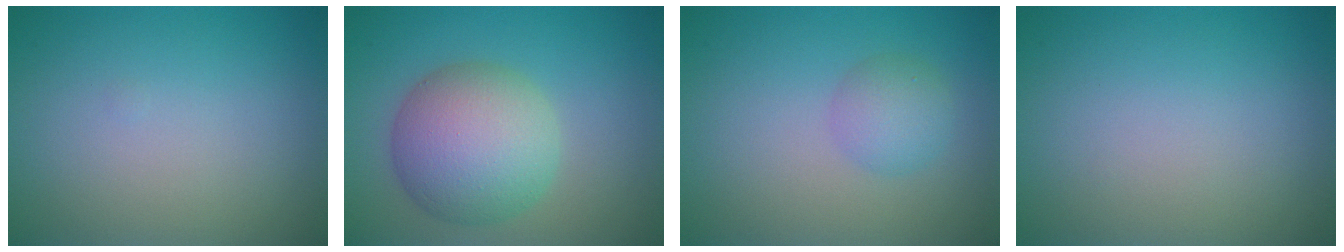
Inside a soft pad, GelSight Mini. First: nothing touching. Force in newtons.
{"total": 7.7, "press": 7.7, "slide": 0.3}
{"total": 2.4, "press": 2.4, "slide": 0.0}
{"total": 0.0}